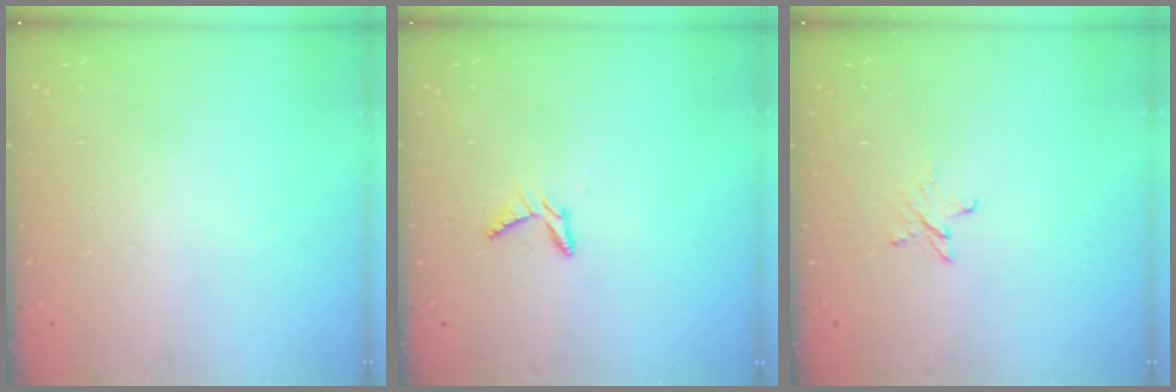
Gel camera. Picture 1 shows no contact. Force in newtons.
{"total": 3.8, "press": 3.8, "slide": 0.3}
{"total": 3.2, "press": 3.2, "slide": 0.3}